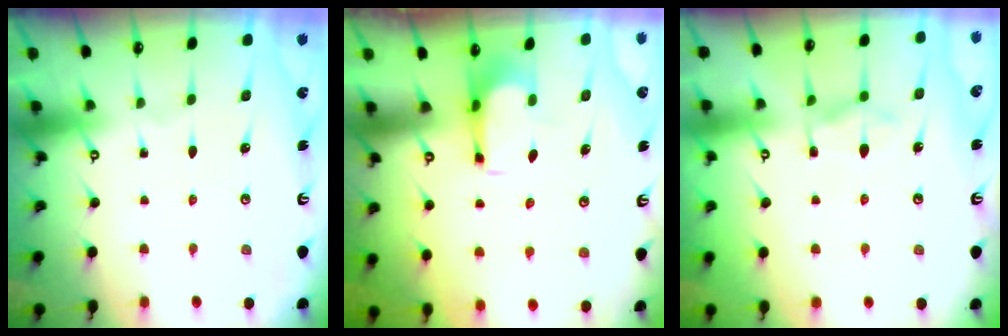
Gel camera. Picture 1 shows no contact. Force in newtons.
{"total": 2.0, "press": 1.9, "slide": 0.4}
{"total": 2.6, "press": 2.1, "slide": 1.5}